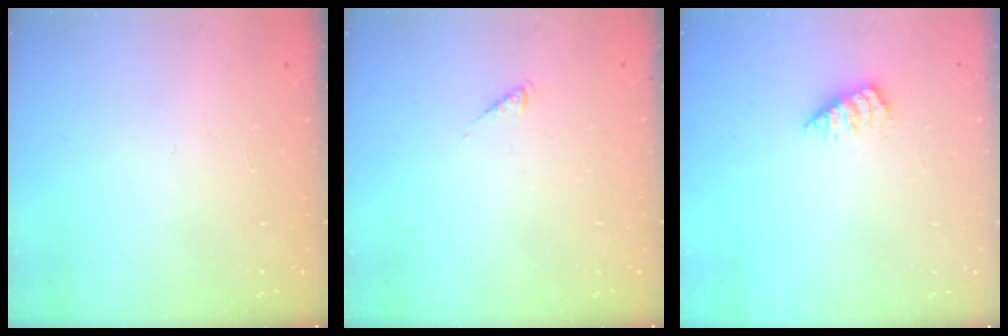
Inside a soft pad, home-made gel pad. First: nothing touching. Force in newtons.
{"total": 0.0}
{"total": 1.7, "press": 1.7, "slide": 0.2}